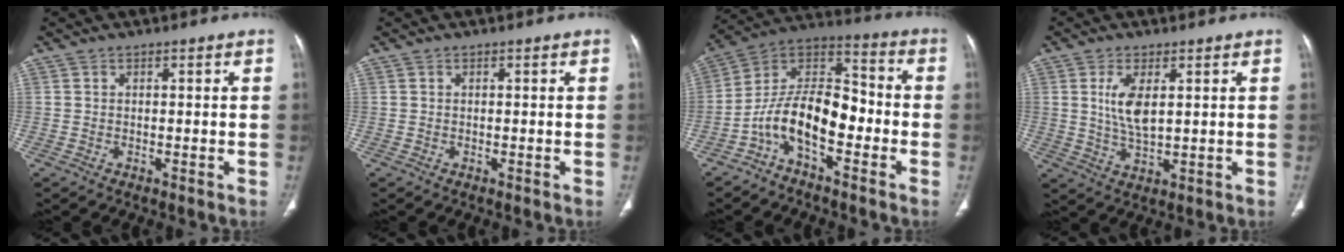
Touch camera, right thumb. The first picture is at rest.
{"total": 0.0}
{"total": 13.9, "force": [-5.1, 7.0, 10.9], "torque": [-0.181, 0.078, -0.099]}
{"total": 6.4, "force": [1.6, 2.7, 5.6], "torque": [-0.113, -0.013, 0.036]}